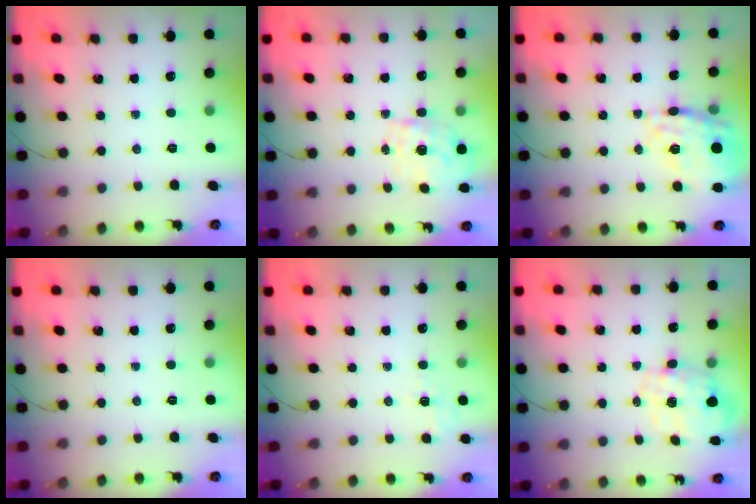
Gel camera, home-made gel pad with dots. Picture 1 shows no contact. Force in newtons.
{"total": 1.5, "press": 1.3, "slide": 0.8}
{"total": 20.3, "press": 20.1, "slide": 3.3}
{"total": 0.0}
{"total": 2.0, "press": 1.2, "slide": 1.6}
{"total": 2.3, "press": 2.0, "slide": 1.2}